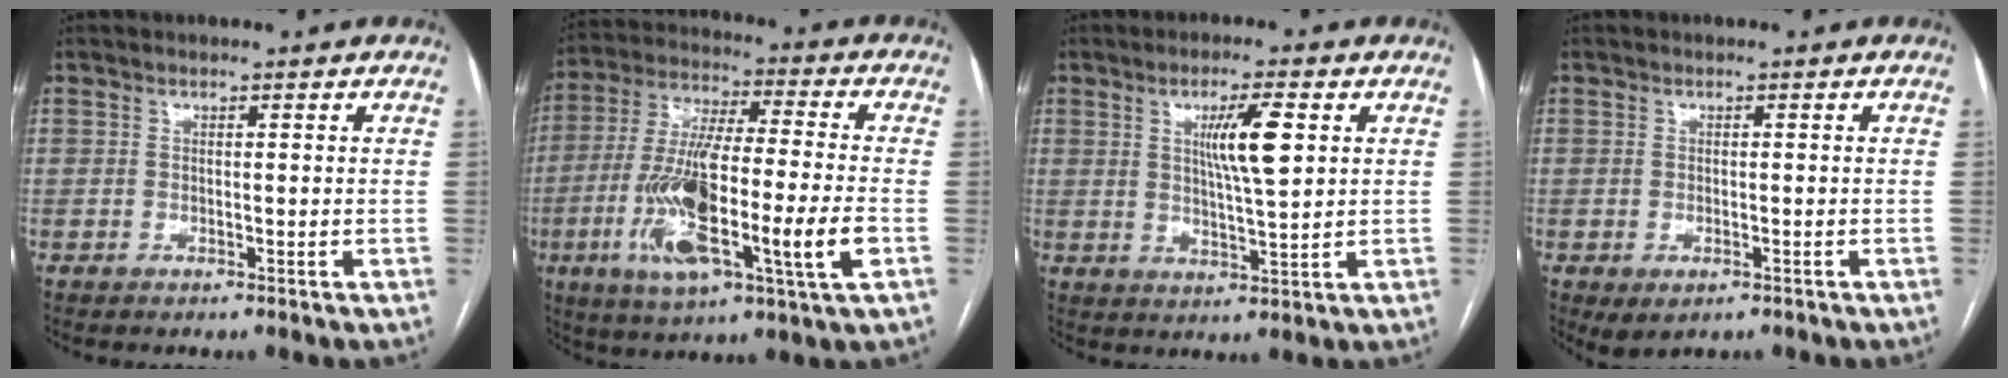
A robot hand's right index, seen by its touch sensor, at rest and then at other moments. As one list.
[{"total": 19.8, "force": [-5.6, 2.0, 18.9], "torque": [-0.357, -0.017, -0.096]}, {"total": 7.2, "force": [2.1, 0.5, 6.9], "torque": [-0.121, -0.001, 0.036]}, {"total": 3.0, "force": [-1.5, 1.5, 2.2], "torque": [-0.035, -0.006, -0.012]}]